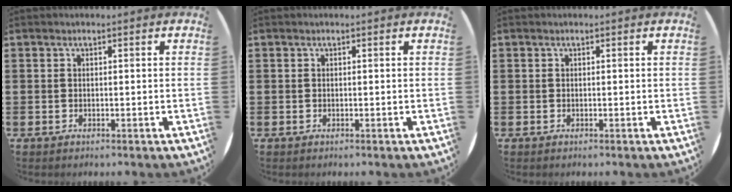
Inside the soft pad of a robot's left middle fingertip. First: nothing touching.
{"total": 0.0}
{"total": 0.0}